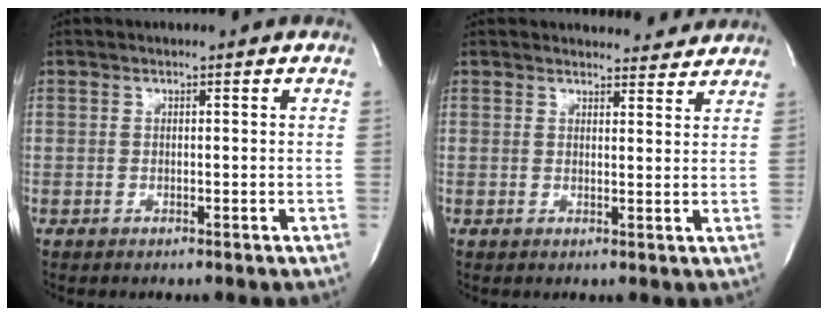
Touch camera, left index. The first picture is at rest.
{"total": 5.1, "force": [4.9, 1.3, 0.2], "torque": [0.002, -0.010, 0.046]}